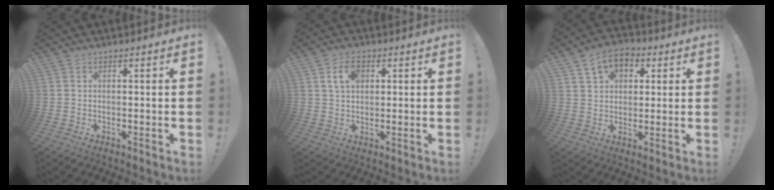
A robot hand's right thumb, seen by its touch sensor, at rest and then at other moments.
{"total": 6.3, "force": [2.2, 4.1, 4.3], "torque": [-0.069, 0.004, 0.038]}
{"total": 9.5, "force": [4.2, 6.9, 5.1], "torque": [-0.079, -0.006, 0.079]}